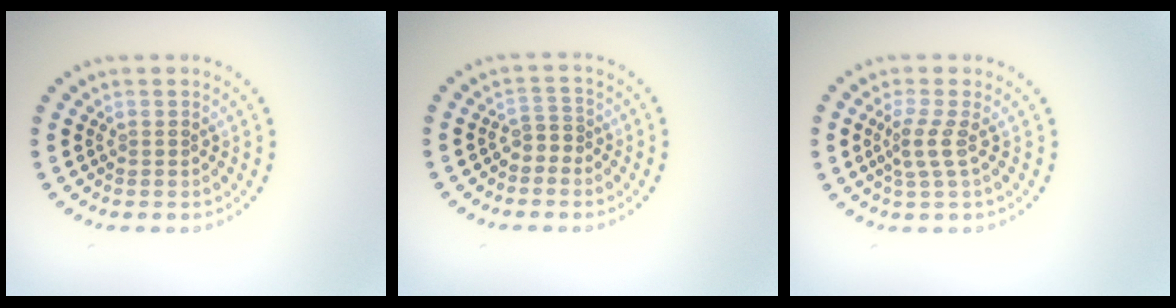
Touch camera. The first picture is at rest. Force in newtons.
{"total": 1.5, "press": 1.2, "slide": 1.0}
{"total": 2.2, "press": 1.5, "slide": 1.6}